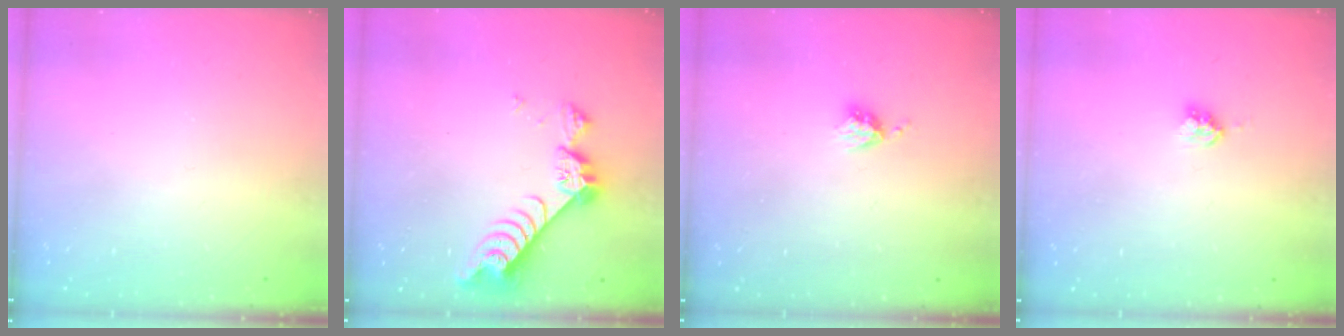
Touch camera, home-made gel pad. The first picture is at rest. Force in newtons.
{"total": 8.8, "press": 8.8, "slide": 0.8}
{"total": 3.3, "press": 3.3, "slide": 0.4}
{"total": 3.9, "press": 3.9, "slide": 0.4}